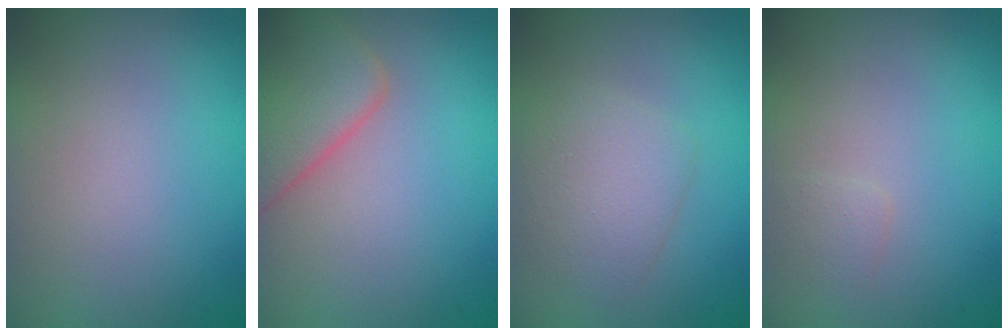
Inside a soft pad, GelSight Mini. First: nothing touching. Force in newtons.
{"total": 4.6, "press": 4.6, "slide": 0.2}
{"total": 3.0, "press": 3.0, "slide": 0.0}
{"total": 0.8, "press": 0.8, "slide": 0.1}